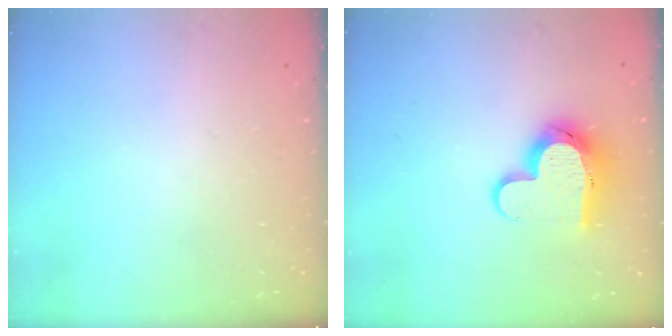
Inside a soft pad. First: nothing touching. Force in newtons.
{"total": 11.7, "press": 11.7, "slide": 0.8}